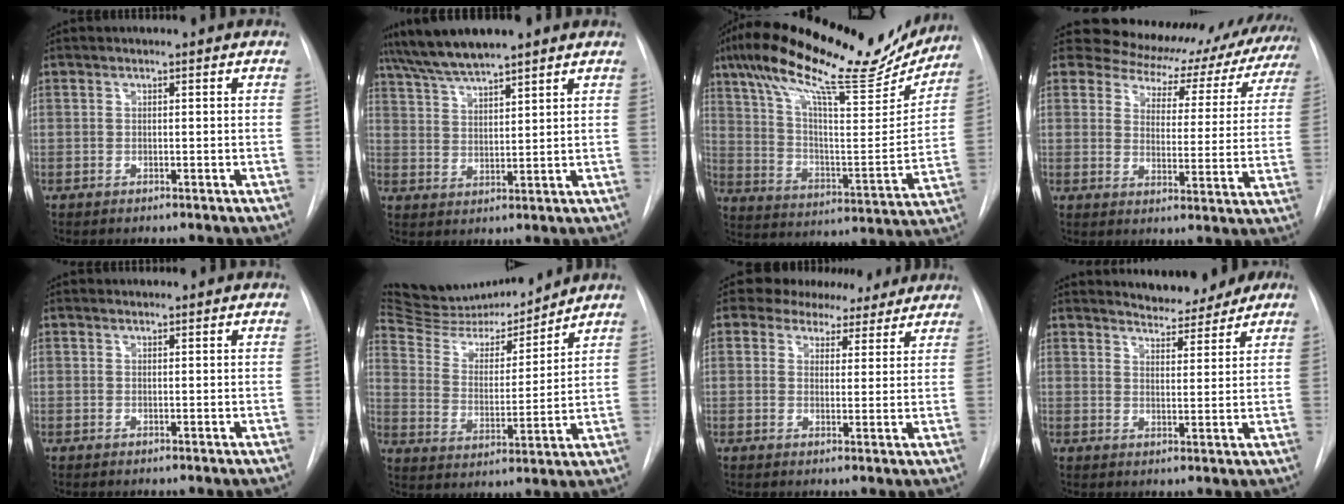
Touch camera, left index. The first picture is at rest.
{"total": 8.3, "force": [7.3, 0.5, 4.0], "torque": [-0.077, 0.030, 0.134]}
{"total": 26.2, "force": [20.7, 5.5, 15.2], "torque": [-0.256, 0.014, 0.305]}
{"total": 19.3, "force": [17.1, 7.5, 4.8], "torque": [-0.051, -0.026, 0.185]}
{"total": 0.7, "force": [0.7, 0.2, -0.1], "torque": [-0.004, 0.012, 0.014]}
{"total": 16.5, "force": [15.5, 2.8, 4.9], "torque": [-0.086, -0.004, 0.260]}
{"total": 8.8, "force": [7.6, 4.2, 1.4], "torque": [0.001, 0.011, 0.085]}
{"total": 7.0, "force": [6.6, 1.9, 1.2], "torque": [-0.018, -0.001, 0.086]}